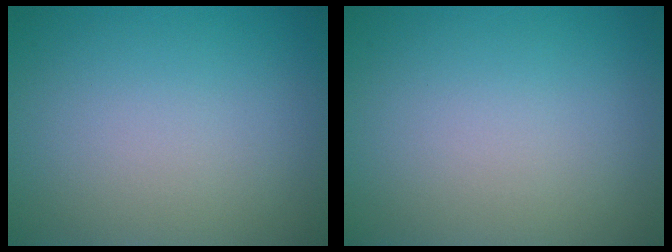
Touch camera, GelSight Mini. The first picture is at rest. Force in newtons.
{"total": 0.0}